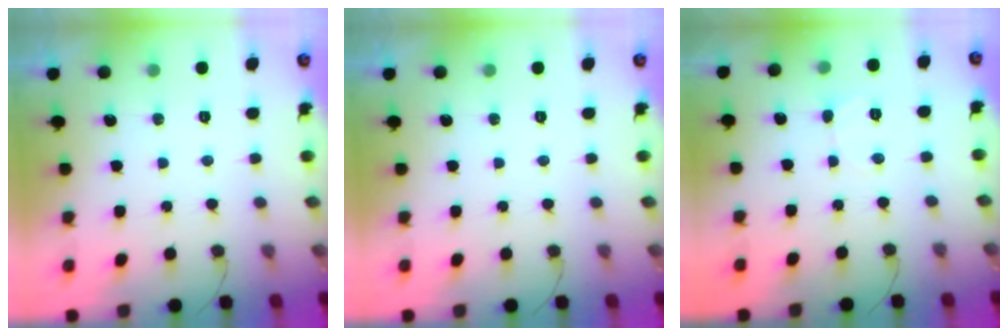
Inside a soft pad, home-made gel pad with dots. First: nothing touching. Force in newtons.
{"total": 0.0}
{"total": 3.9, "press": 3.9, "slide": 0.4}